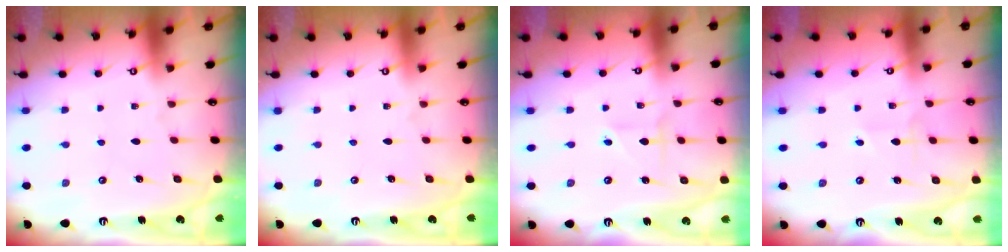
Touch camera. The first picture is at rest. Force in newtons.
{"total": 0.0}
{"total": 2.0, "press": 1.9, "slide": 0.5}
{"total": 2.8, "press": 2.8, "slide": 0.3}